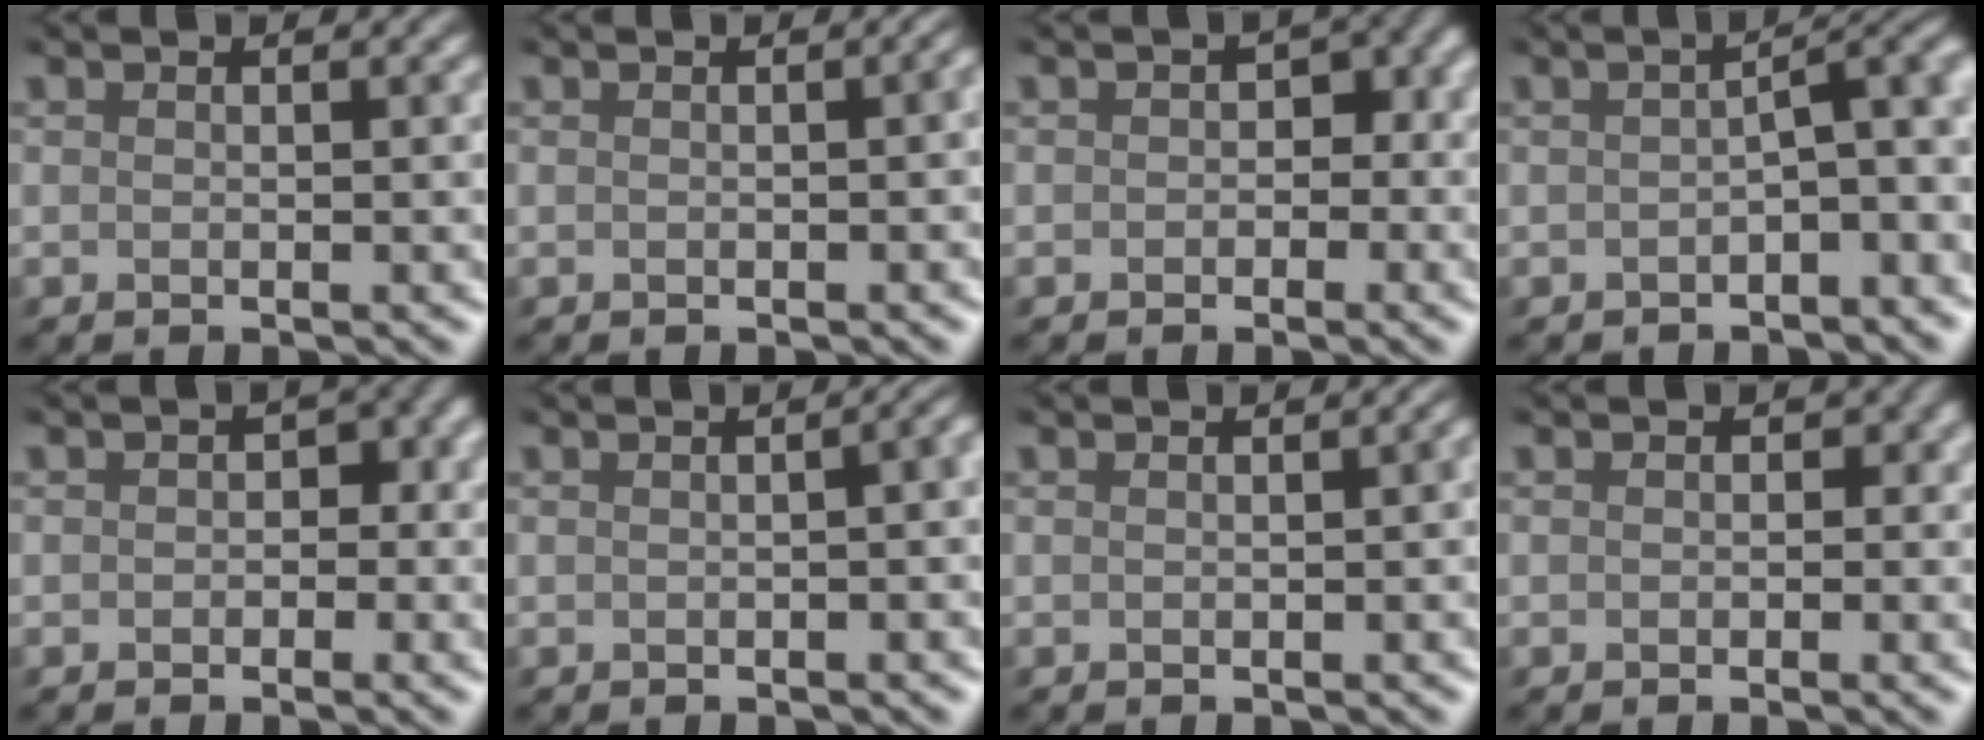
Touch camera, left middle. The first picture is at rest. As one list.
[{"total": 2.4, "force": [-0.7, 1.2, 1.9], "torque": [-0.003, 0.012, -0.016]}, {"total": 1.8, "force": [-0.6, 1.6, 0.8], "torque": [0.003, 0.005, -0.014]}, {"total": 4.1, "force": [-1.6, 1.2, 3.5], "torque": [-0.041, 0.013, -0.030]}, {"total": 1.5, "force": [-0.6, 1.3, 0.6], "torque": [0.003, 0.006, -0.013]}, {"total": 5.2, "force": [-1.1, 2.9, 4.2], "torque": [-0.015, 0.010, -0.032]}, {"total": 1.9, "force": [-0.7, 0.9, 1.6], "torque": [-0.005, 0.010, -0.013]}, {"total": 1.1, "force": [-0.2, 1.0, 0.4], "torque": [0.011, 0.003, -0.009]}]